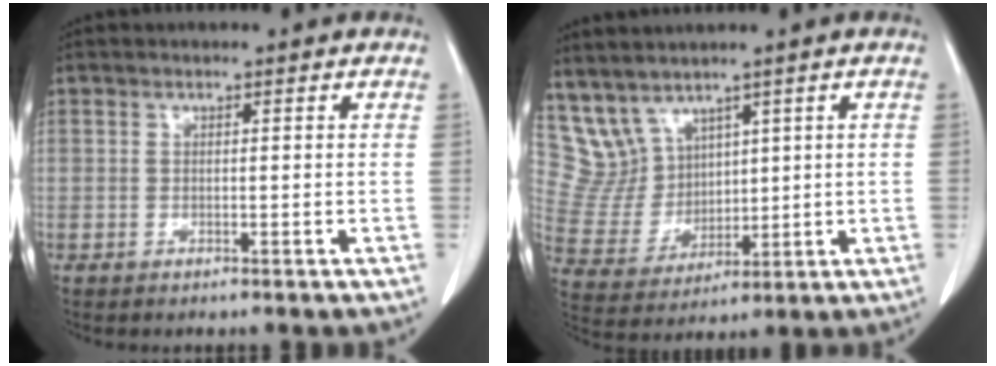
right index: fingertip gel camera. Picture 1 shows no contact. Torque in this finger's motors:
{"motor_torque": [-0.39, 0.49, -0.12, -0.03]}